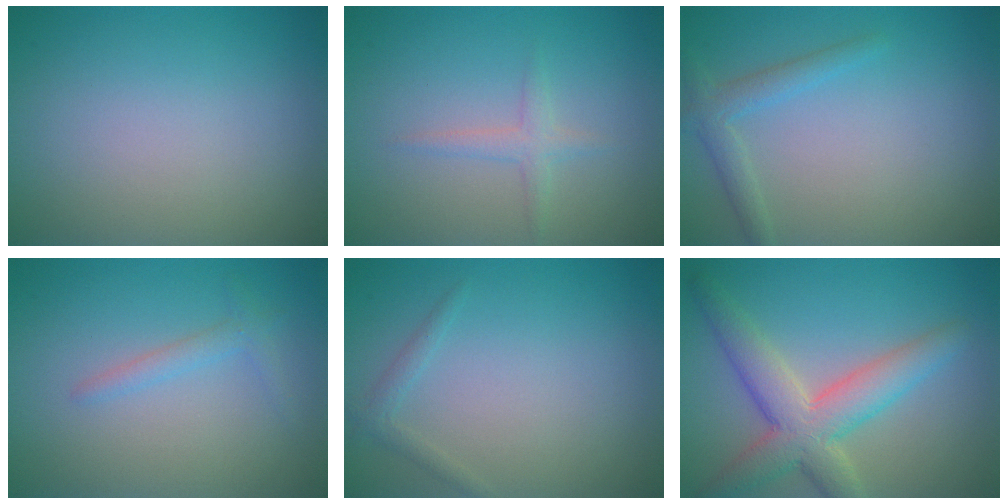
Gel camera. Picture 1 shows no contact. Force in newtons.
{"total": 1.3, "press": 1.3, "slide": 0.1}
{"total": 2.1, "press": 2.1, "slide": 0.1}
{"total": 1.4, "press": 1.4, "slide": 0.1}
{"total": 1.1, "press": 1.1, "slide": 0.1}
{"total": 6.1, "press": 6.1, "slide": 0.4}